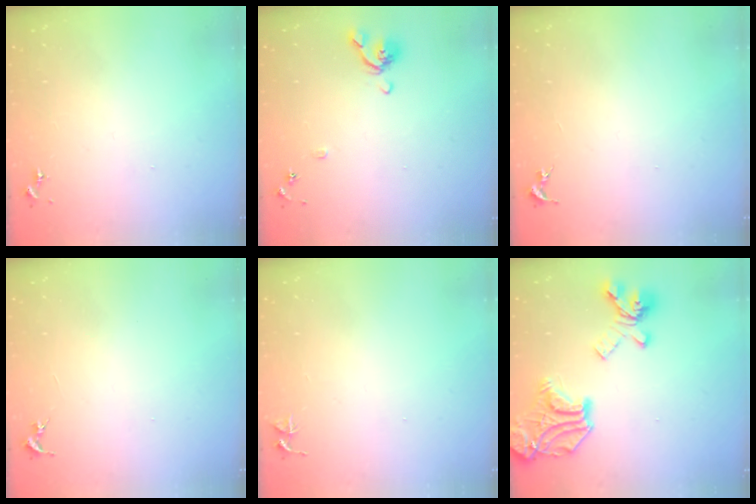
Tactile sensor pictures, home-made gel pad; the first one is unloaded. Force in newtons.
{"total": 7.9, "press": 7.7, "slide": 1.4}
{"total": 0.0}
{"total": 0.0}
{"total": 3.7, "press": 3.7, "slide": 0.3}
{"total": 21.3, "press": 21.2, "slide": 1.6}